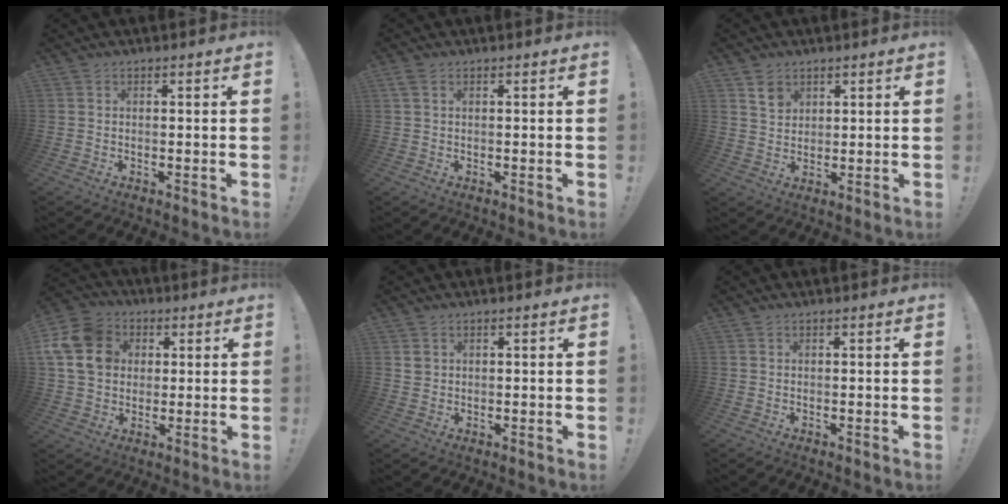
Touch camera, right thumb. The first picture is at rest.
{"total": 1.2, "force": [0.5, 0.5, 1.0], "torque": [-0.020, 0.001, 0.010]}
{"total": 5.2, "force": [3.2, 3.9, 1.3], "torque": [-0.001, -0.020, 0.056]}
{"total": 16.2, "force": [3.8, 13.4, 8.4], "torque": [-0.144, -0.003, 0.080]}
{"total": 2.2, "force": [1.1, 1.9, 0.5], "torque": [0.005, -0.004, 0.019]}
{"total": 0.0}